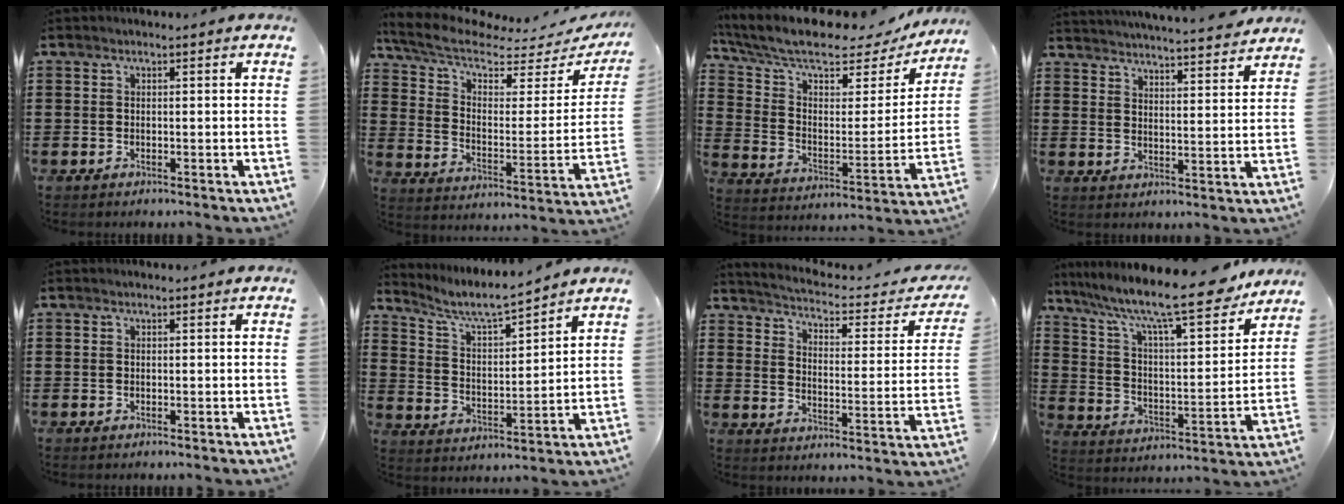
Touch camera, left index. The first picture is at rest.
{"total": 7.3, "force": [5.7, 2.4, 3.9], "torque": [-0.101, -0.035, 0.096]}
{"total": 10.3, "force": [8.1, 2.7, 5.7], "torque": [-0.143, -0.045, 0.140]}
{"total": 4.3, "force": [4.2, -0.6, 0.2], "torque": [-0.016, -0.039, 0.070]}
{"total": 0.0}
{"total": 6.1, "force": [5.4, 0.3, 2.9], "torque": [-0.078, -0.035, 0.088]}
{"total": 2.5, "force": [2.3, -0.1, 1.0], "torque": [-0.040, -0.027, 0.028]}
{"total": 13.3, "force": [10.9, 1.7, 7.5], "torque": [-0.158, -0.072, 0.178]}